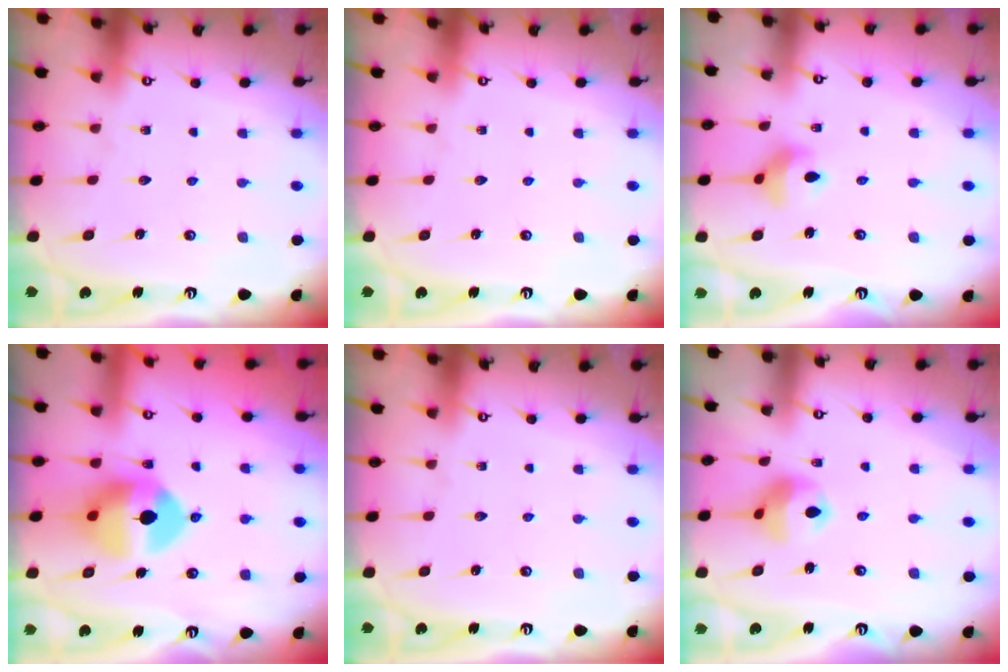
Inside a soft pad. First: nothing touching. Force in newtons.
{"total": 0.0}
{"total": 7.1, "press": 6.9, "slide": 1.7}
{"total": 10.6, "press": 10.5, "slide": 1.6}
{"total": 0.0}
{"total": 9.7, "press": 9.6, "slide": 1.4}